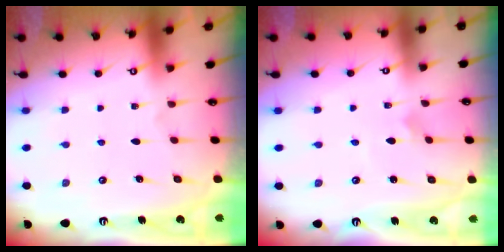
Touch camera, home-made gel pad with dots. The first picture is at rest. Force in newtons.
{"total": 2.1, "press": 2.1, "slide": 0.1}